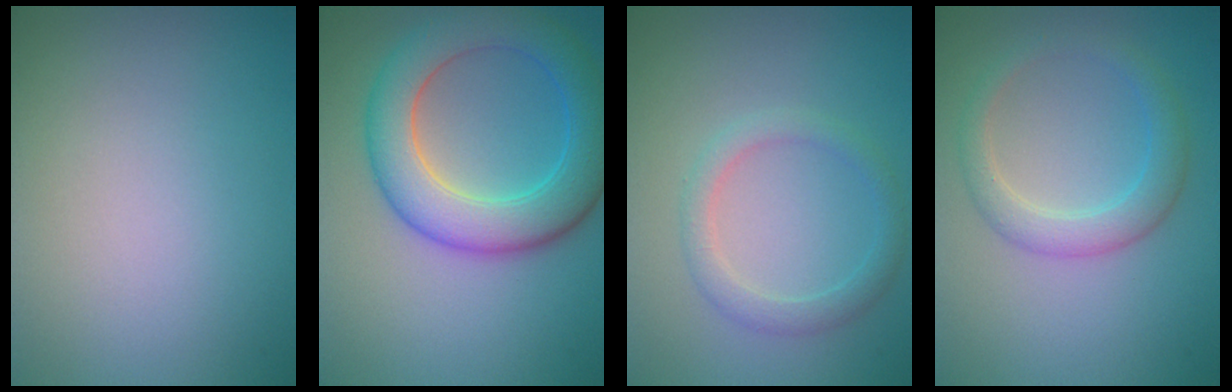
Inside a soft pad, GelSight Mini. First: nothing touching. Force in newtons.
{"total": 7.3, "press": 7.3, "slide": 0.2}
{"total": 2.2, "press": 2.2, "slide": 0.2}
{"total": 3.1, "press": 3.1, "slide": 0.2}